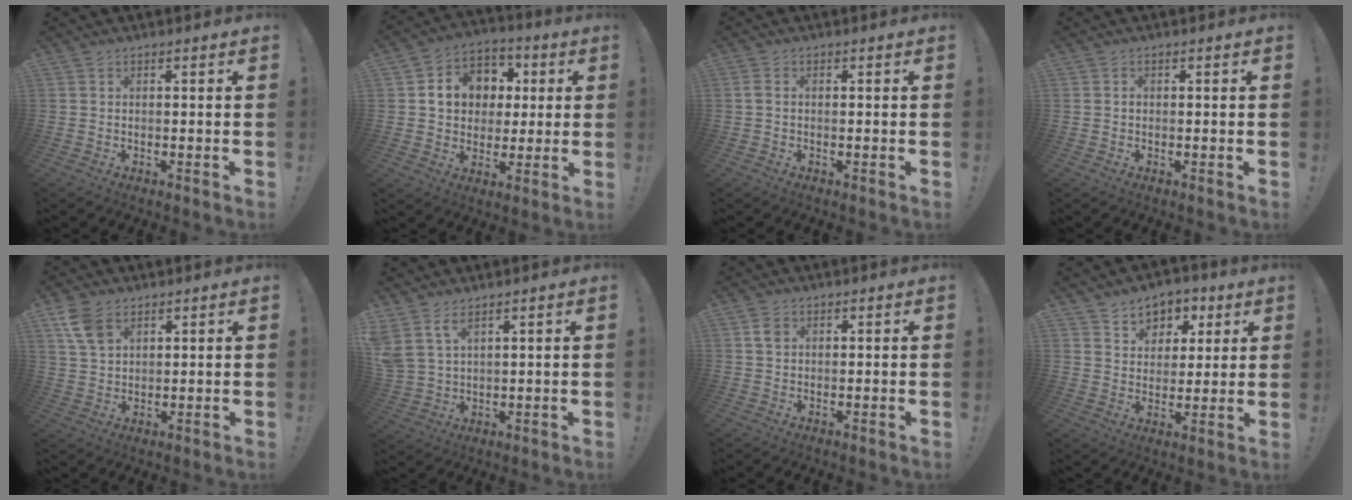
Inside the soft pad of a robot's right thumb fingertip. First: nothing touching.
{"total": 12.6, "force": [2.5, 11.0, 5.5], "torque": [-0.071, -0.004, 0.054]}
{"total": 1.1, "force": [-0.1, 0.6, 0.9], "torque": [-0.022, 0.006, -0.001]}
{"total": 0.5, "force": [-0.2, 0.5, 0.0], "torque": [-0.005, 0.005, -0.002]}
{"total": 7.7, "force": [4.2, 4.7, 4.5], "torque": [-0.081, -0.007, 0.085]}
{"total": 6.1, "force": [4.2, 2.8, 3.3], "torque": [-0.075, -0.019, 0.084]}
{"total": 2.4, "force": [1.0, 1.6, 1.4], "torque": [-0.014, -0.003, 0.017]}
{"total": 7.5, "force": [3.9, 6.3, 1.3], "torque": [-0.010, -0.030, 0.076]}